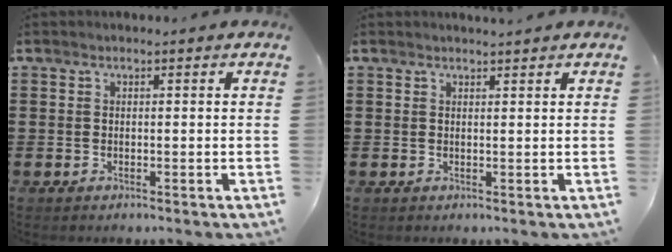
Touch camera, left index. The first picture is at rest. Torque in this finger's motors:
{"motor_torque": [-0.95, -0.35, -0.13, -0.03]}